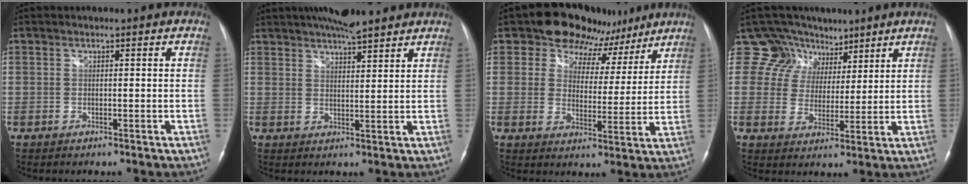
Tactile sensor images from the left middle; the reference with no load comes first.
{"total": 10.0, "force": [8.4, 1.8, 5.2], "torque": [-0.084, 0.023, 0.127]}
{"total": 10.8, "force": [7.8, 7.0, 2.7], "torque": [-0.020, 0.017, 0.099]}
{"total": 8.8, "force": [6.4, 6.0, -1.0], "torque": [0.024, -0.004, 0.103]}